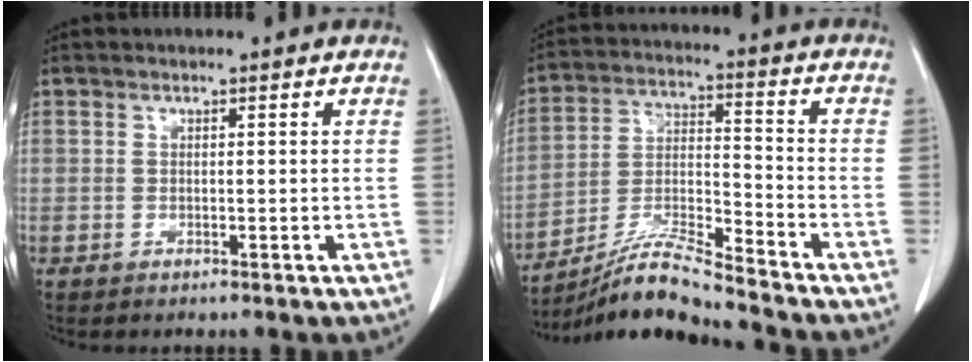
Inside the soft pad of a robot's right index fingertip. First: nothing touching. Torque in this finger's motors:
{"motor_torque": [0.30, -0.39, 0.08, 0.07]}